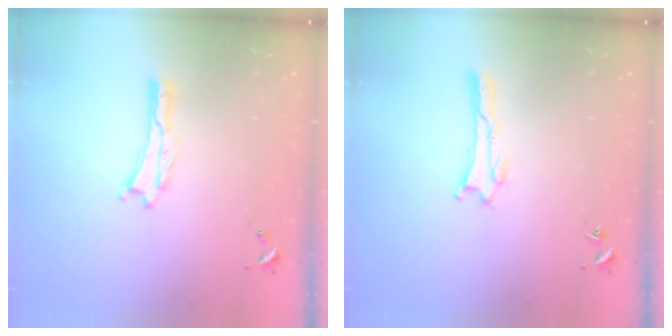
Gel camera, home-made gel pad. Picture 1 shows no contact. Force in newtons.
{"total": 0.8, "press": 0.8, "slide": 0.2}